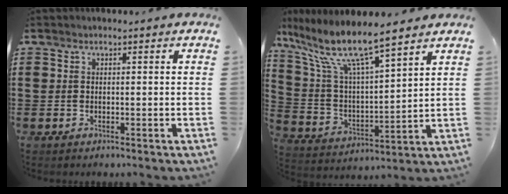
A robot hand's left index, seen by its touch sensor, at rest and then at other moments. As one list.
[{"total": 9.7, "force": [7.9, 0.7, 5.6], "torque": [-0.149, -0.053, 0.127]}]